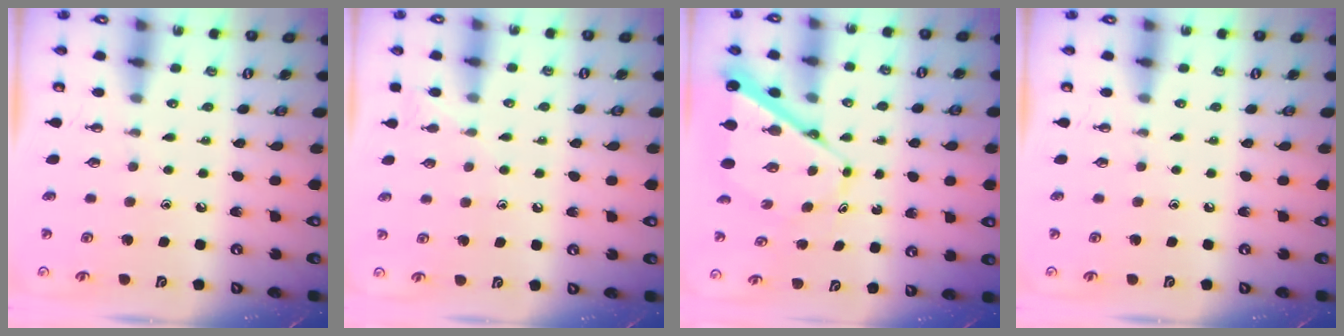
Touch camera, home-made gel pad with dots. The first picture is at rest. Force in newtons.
{"total": 5.2, "press": 5.2, "slide": 0.5}
{"total": 9.6, "press": 9.6, "slide": 0.9}
{"total": 0.0}